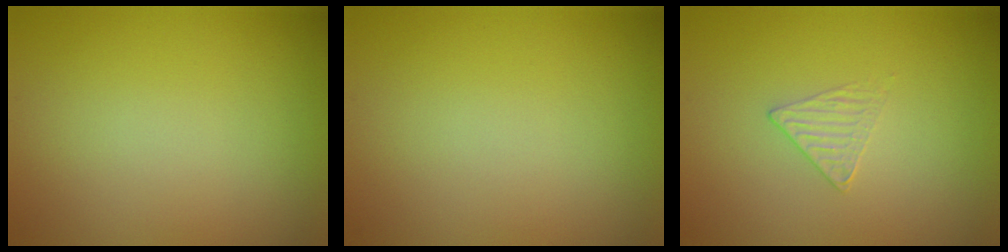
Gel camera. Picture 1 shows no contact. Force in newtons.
{"total": 0.0}
{"total": 1.1, "press": 0.5, "slide": 1.0}